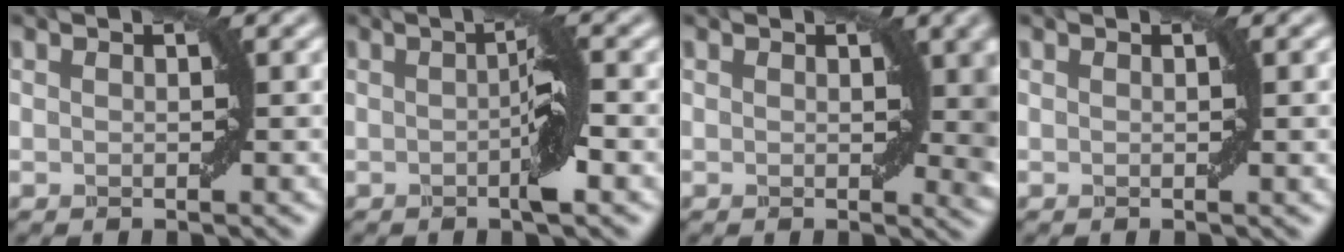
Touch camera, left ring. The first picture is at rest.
{"total": 2.9, "force": [-0.4, 0.1, 2.9], "torque": [-0.043, 0.003, -0.006]}
{"total": 3.4, "force": [0.7, 1.8, 2.8], "torque": [-0.021, -0.007, 0.010]}
{"total": 0.9, "force": [0.2, 0.0, 0.9], "torque": [-0.010, 0.000, 0.003]}